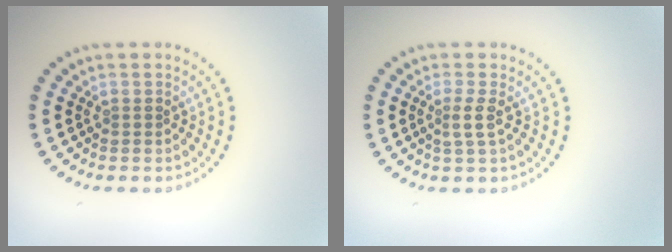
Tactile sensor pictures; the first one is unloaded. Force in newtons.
{"total": 1.6, "press": 1.1, "slide": 1.1}